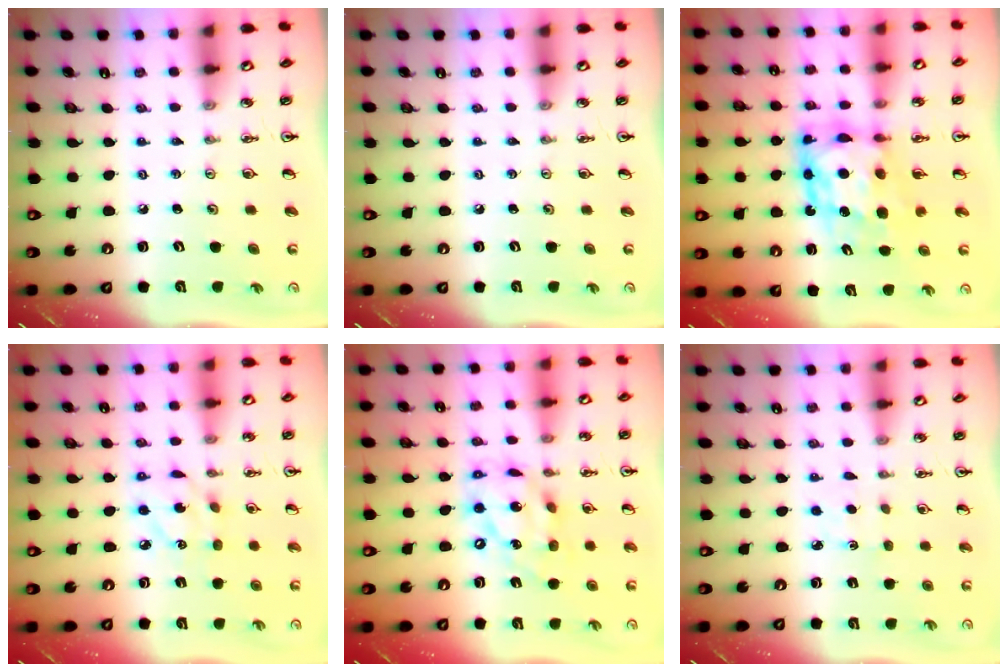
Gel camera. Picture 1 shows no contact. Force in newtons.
{"total": 0.0}
{"total": 10.6, "press": 10.6, "slide": 0.7}
{"total": 7.5, "press": 7.5, "slide": 0.3}
{"total": 15.0, "press": 15.0, "slide": 1.1}
{"total": 2.4, "press": 2.3, "slide": 0.3}